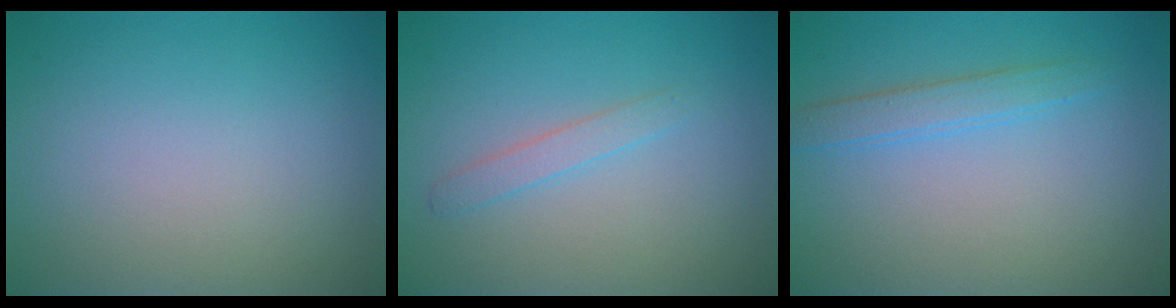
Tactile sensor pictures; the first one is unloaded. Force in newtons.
{"total": 1.3, "press": 1.3, "slide": 0.0}
{"total": 2.1, "press": 2.1, "slide": 0.1}